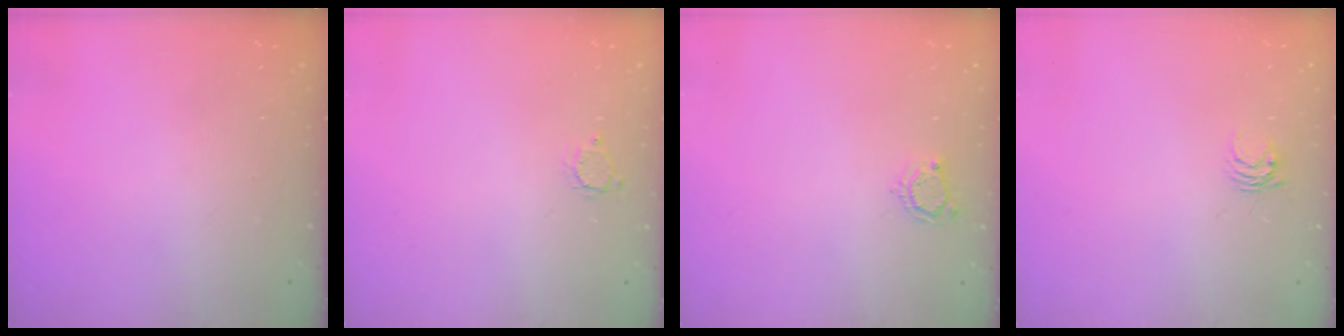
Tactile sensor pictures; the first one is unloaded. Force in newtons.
{"total": 2.6, "press": 2.6, "slide": 0.2}
{"total": 3.9, "press": 3.8, "slide": 0.5}
{"total": 3.8, "press": 3.8, "slide": 0.3}